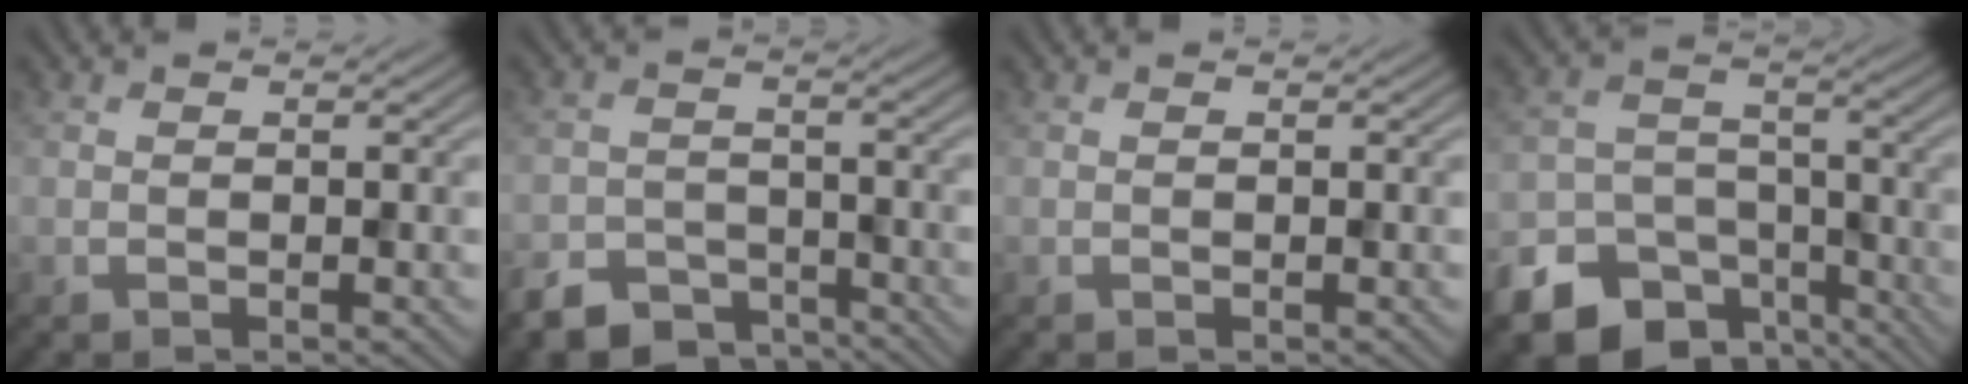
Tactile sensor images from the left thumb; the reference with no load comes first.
{"total": 5.9, "force": [-4.8, 2.9, 1.8], "torque": [-0.036, -0.008, -0.092]}
{"total": 0.0}
{"total": 12.9, "force": [-8.8, 8.6, 3.9], "torque": [-0.104, -0.035, -0.138]}